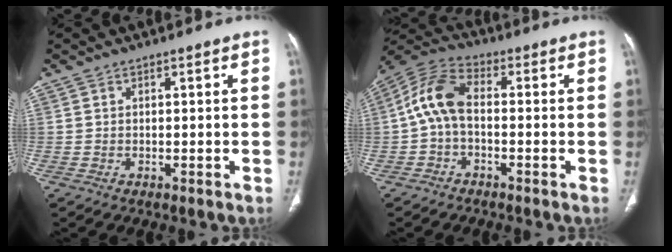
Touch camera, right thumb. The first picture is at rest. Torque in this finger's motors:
{"motor_torque": [-0.51, 0.70, 0.50, -0.45, 0.33]}